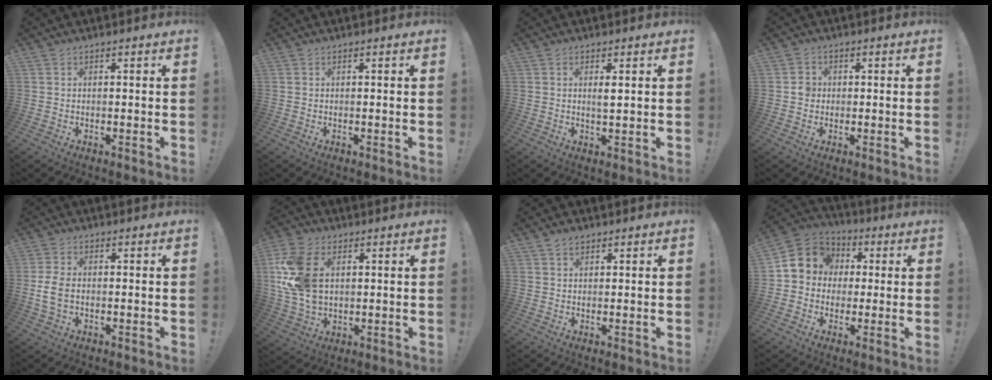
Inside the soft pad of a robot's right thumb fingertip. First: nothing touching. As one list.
[{"total": 0.0}, {"total": 2.2, "force": [0.8, 0.4, 2.0], "torque": [-0.026, -0.008, 0.010]}, {"total": 3.0, "force": [-0.4, 2.8, 0.9], "torque": [-0.003, 0.004, -0.011]}, {"total": 5.0, "force": [-0.7, 3.2, 3.8], "torque": [-0.082, 0.005, -0.012]}, {"total": 17.0, "force": [3.5, 11.5, 12.1], "torque": [-0.252, -0.007, 0.066]}, {"total": 2.0, "force": [1.4, 1.2, 0.8], "torque": [-0.007, -0.005, 0.025]}, {"total": 10.2, "force": [1.5, 9.3, 3.9], "torque": [-0.056, 0.006, 0.037]}]